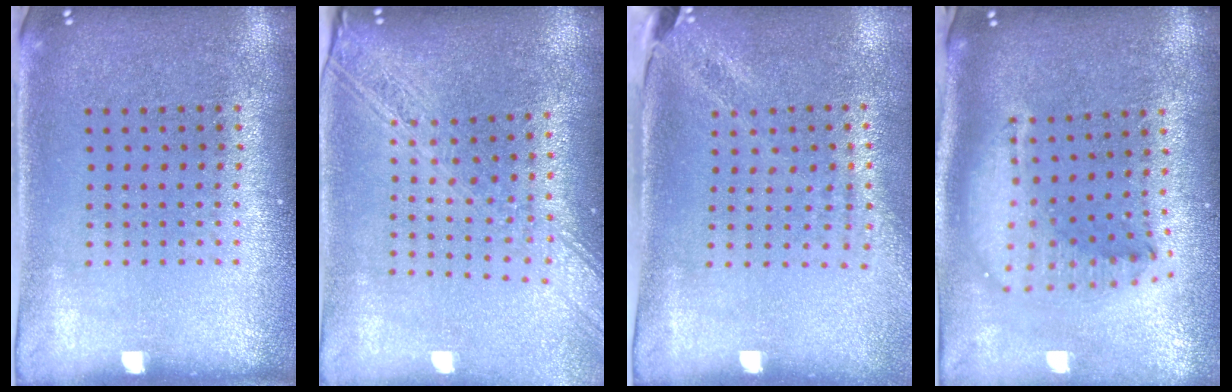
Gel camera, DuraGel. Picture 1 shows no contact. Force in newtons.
{"total": 2.2, "press": 1.8, "slide": 1.3}
{"total": 1.9, "press": 1.6, "slide": 1.1}
{"total": 2.3, "press": 1.7, "slide": 1.5}